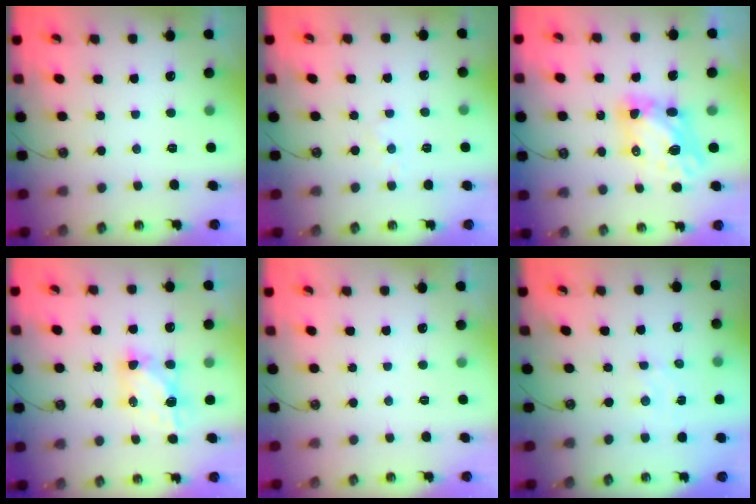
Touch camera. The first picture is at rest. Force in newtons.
{"total": 4.2, "press": 4.2, "slide": 0.4}
{"total": 7.0, "press": 7.0, "slide": 0.5}
{"total": 6.3, "press": 6.3, "slide": 0.4}
{"total": 0.0}
{"total": 1.8, "press": 1.8, "slide": 0.3}